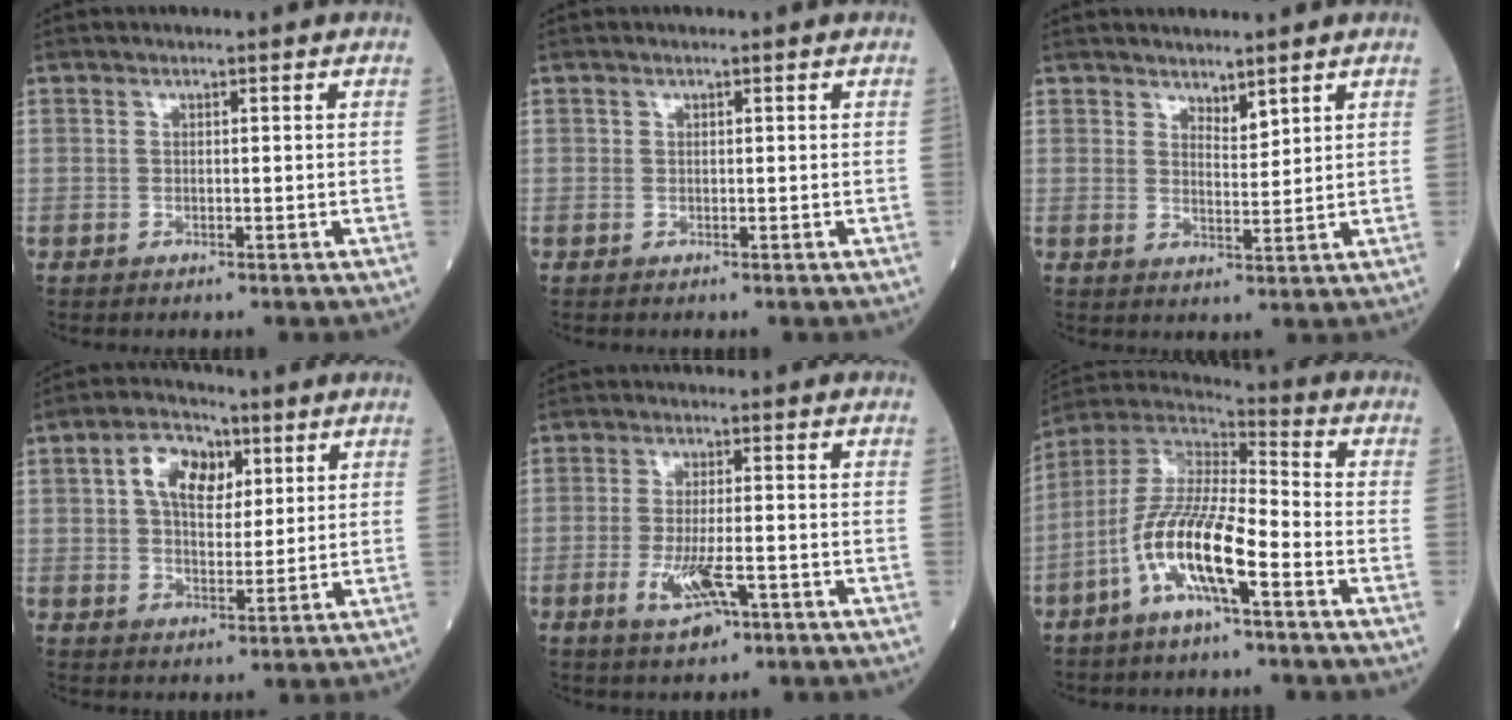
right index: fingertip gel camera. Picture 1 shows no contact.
{"total": 0.0}
{"total": 2.7, "force": [2.3, 0.8, 1.1], "torque": [-0.021, -0.008, 0.046]}
{"total": 8.2, "force": [3.0, 4.8, 5.9], "torque": [-0.108, 0.020, 0.052]}
{"total": 5.8, "force": [-2.4, 1.5, 5.0], "torque": [-0.101, -0.008, -0.034]}
{"total": 12.9, "force": [-5.5, 2.3, 11.5], "torque": [-0.235, 0.002, -0.109]}